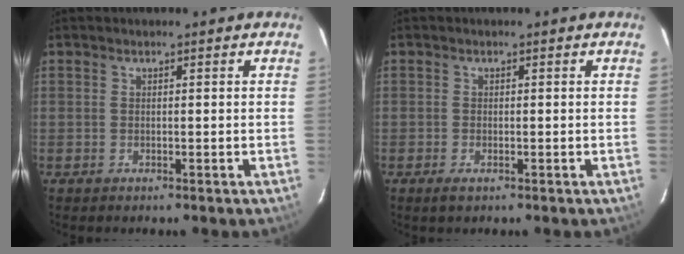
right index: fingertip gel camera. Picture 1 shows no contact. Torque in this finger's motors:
{"motor_torque": [0.04, -0.07, 0.05, 0.02]}